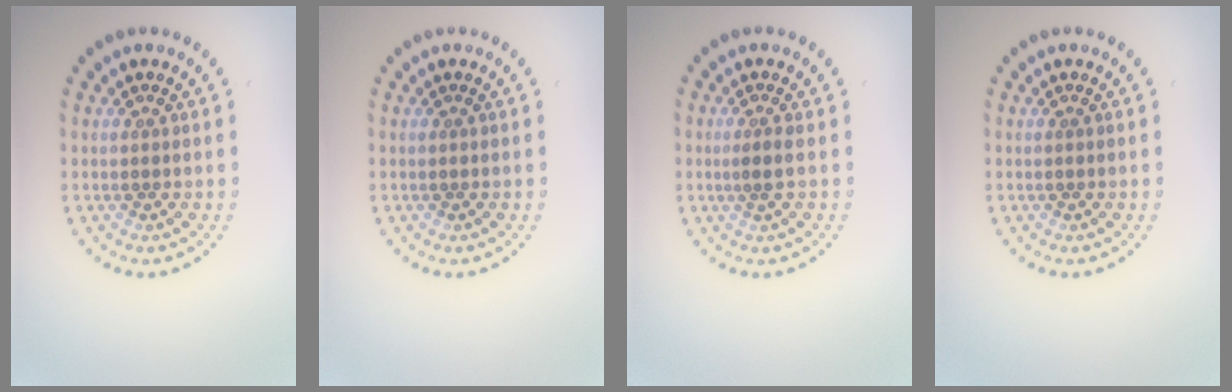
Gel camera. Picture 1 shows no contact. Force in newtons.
{"total": 0.0}
{"total": 0.9, "press": 0.7, "slide": 0.6}
{"total": 0.0}